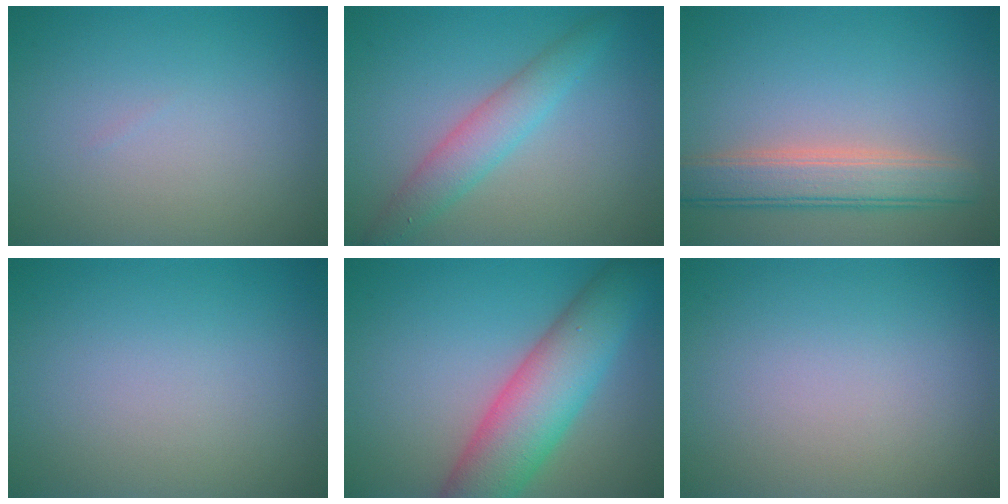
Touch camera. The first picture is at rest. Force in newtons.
{"total": 3.3, "press": 3.3, "slide": 0.0}
{"total": 4.7, "press": 4.7, "slide": 0.5}
{"total": 0.0}
{"total": 8.4, "press": 8.4, "slide": 0.5}
{"total": 0.0}